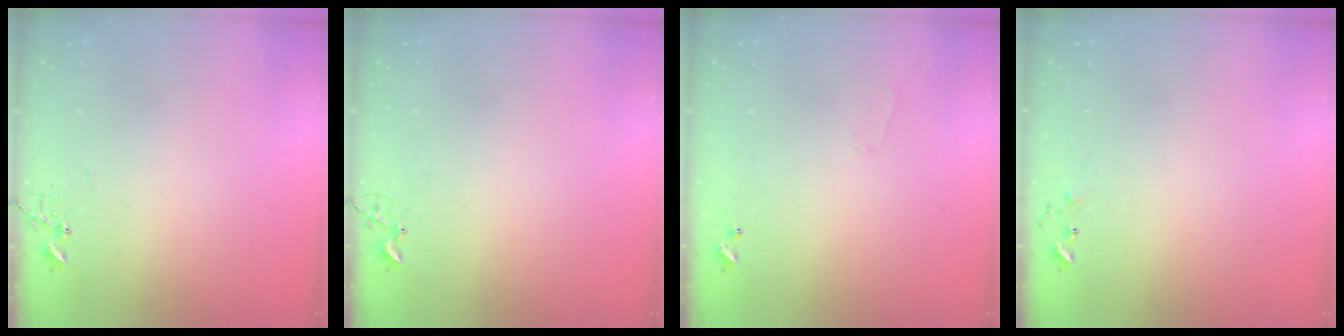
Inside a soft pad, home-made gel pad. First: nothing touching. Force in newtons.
{"total": 3.3, "press": 3.3, "slide": 0.5}
{"total": 5.0, "press": 5.0, "slide": 0.9}
{"total": 5.1, "press": 5.0, "slide": 0.8}